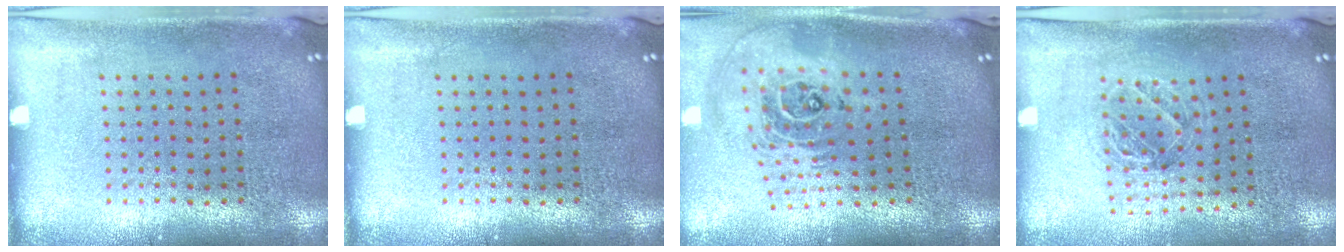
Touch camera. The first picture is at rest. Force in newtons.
{"total": 0.0}
{"total": 2.4, "press": 1.8, "slide": 1.7}
{"total": 1.0, "press": 1.0, "slide": 0.2}